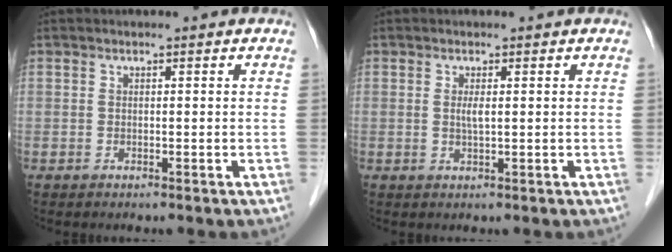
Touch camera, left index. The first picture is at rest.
{"total": 1.3, "force": [0.3, 0.1, 1.3], "torque": [-0.032, -0.001, 0.006]}